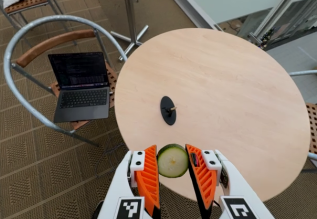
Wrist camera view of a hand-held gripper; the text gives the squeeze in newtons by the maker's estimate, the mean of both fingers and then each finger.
{"total": 9.5, "left": 9.8, "right": 9.1}